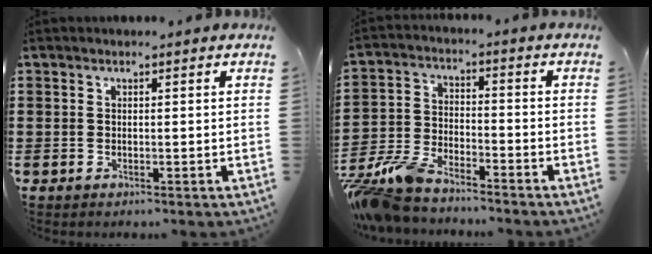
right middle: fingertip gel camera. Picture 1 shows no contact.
{"total": 7.6, "force": [-7.2, 1.2, 2.2], "torque": [-0.070, 0.000, -0.146]}